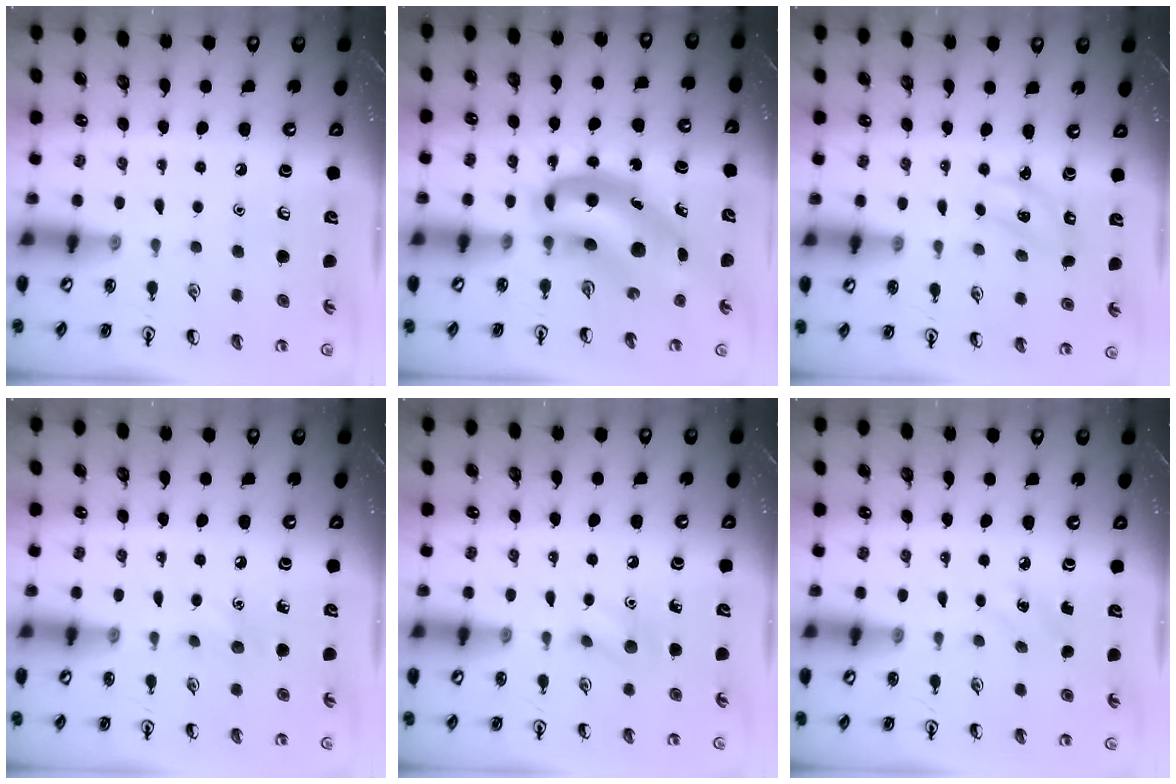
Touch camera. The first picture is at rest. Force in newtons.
{"total": 11.3, "press": 10.8, "slide": 3.3}
{"total": 2.2, "press": 2.1, "slide": 0.7}
{"total": 5.3, "press": 5.0, "slide": 1.6}
{"total": 6.7, "press": 6.6, "slide": 1.5}
{"total": 3.1, "press": 2.9, "slide": 1.1}